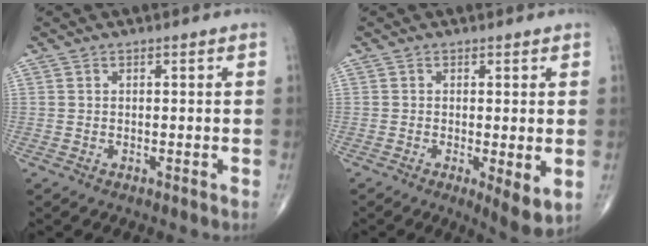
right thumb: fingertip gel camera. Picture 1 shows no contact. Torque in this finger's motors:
{"motor_torque": [-0.73, 0.36, 0.00, -0.13, 0.00]}